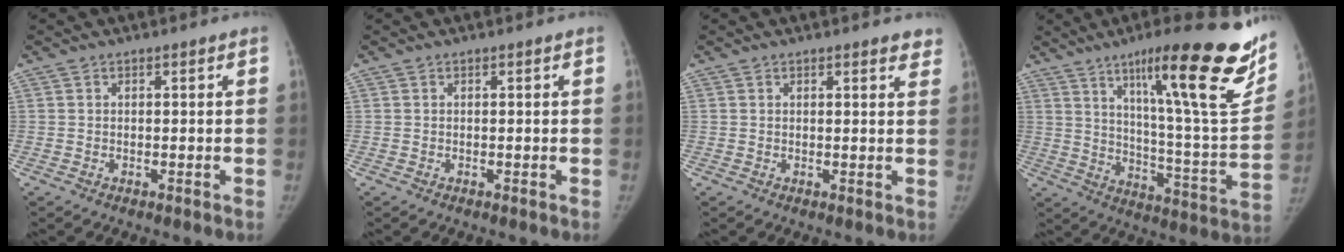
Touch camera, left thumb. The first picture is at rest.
{"total": 0.0}
{"total": 2.7, "force": [2.2, 0.8, 1.4], "torque": [0.003, -0.007, 0.019]}
{"total": 28.8, "force": [16.2, 4.9, 23.4], "torque": [-0.308, -0.062, 0.250]}